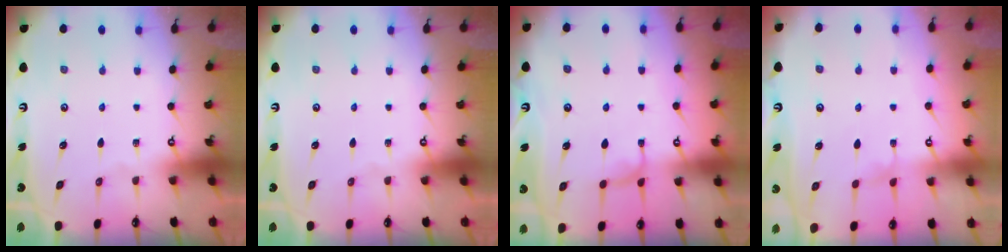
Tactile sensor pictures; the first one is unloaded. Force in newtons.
{"total": 0.0}
{"total": 2.0, "press": 1.9, "slide": 0.5}
{"total": 3.1, "press": 3.0, "slide": 0.3}